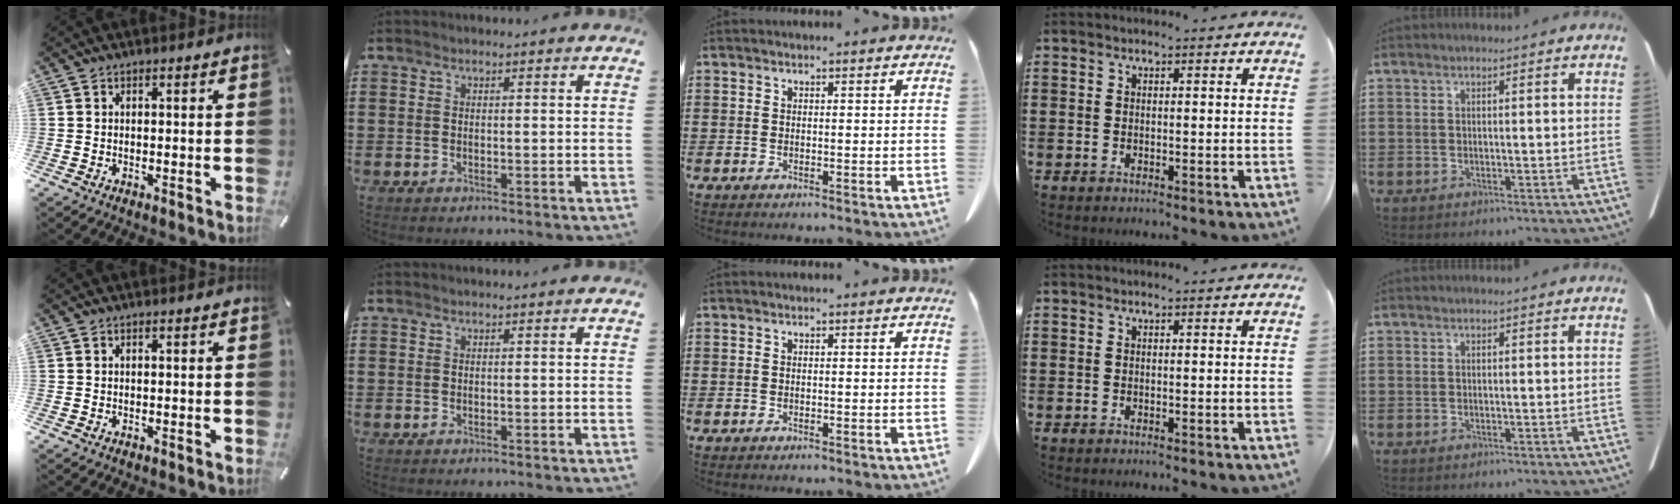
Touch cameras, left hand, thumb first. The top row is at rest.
{}